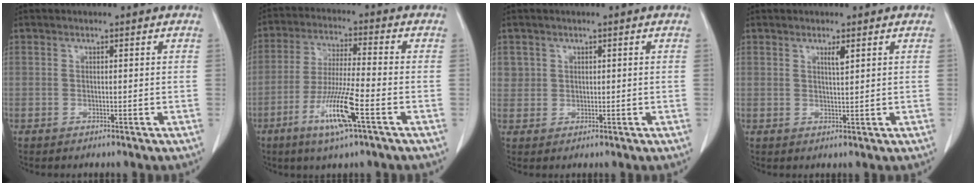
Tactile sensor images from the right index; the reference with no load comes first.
{"total": 10.3, "force": [-4.5, -0.1, 9.2], "torque": [-0.180, -0.018, -0.090]}
{"total": 2.1, "force": [1.0, 1.8, -0.1], "torque": [0.020, -0.003, 0.009]}
{"total": 1.8, "force": [1.1, 0.0, 1.4], "torque": [-0.022, -0.008, 0.017]}